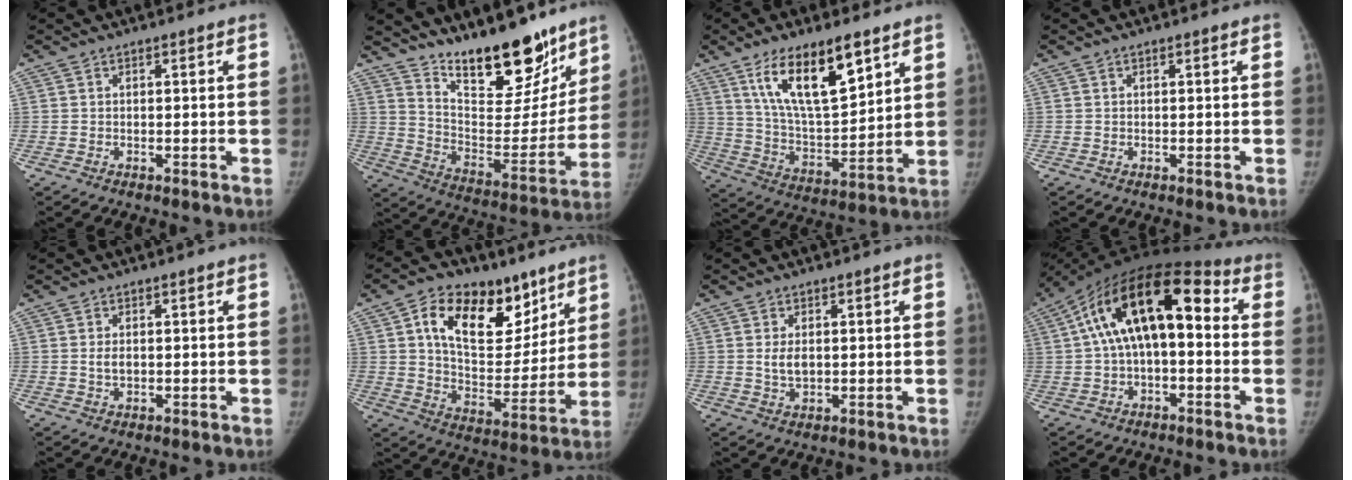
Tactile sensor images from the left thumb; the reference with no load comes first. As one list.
[{"total": 22.6, "force": [16.7, 8.4, 12.6], "torque": [-0.135, -0.106, 0.269]}, {"total": 16.9, "force": [9.6, 6.1, 12.6], "torque": [-0.186, -0.047, 0.182]}, {"total": 0.0}, {"total": 1.9, "force": [0.2, 1.2, 1.5], "torque": [-0.027, -0.003, 0.004]}, {"total": 20.6, "force": [10.2, 12.2, 13.1], "torque": [-0.158, -0.041, 0.172]}, {"total": 3.1, "force": [0.4, 1.8, 2.4], "torque": [-0.043, -0.008, 0.012]}, {"total": 19.0, "force": [2.2, 9.5, 16.2], "torque": [-0.254, 0.053, 0.022]}]